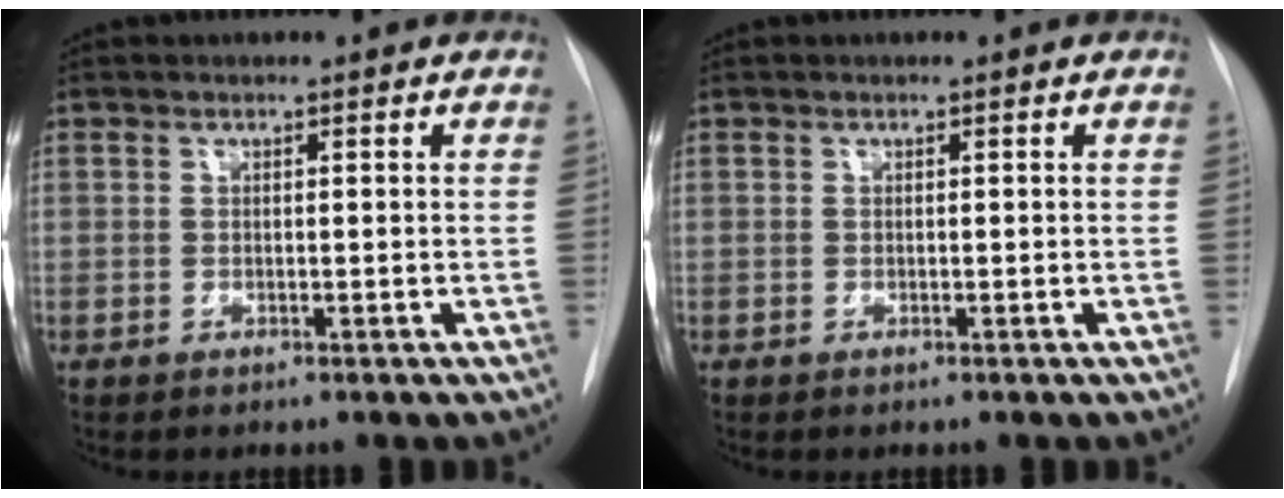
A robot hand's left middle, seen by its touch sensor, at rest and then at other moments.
{"total": 0.0}